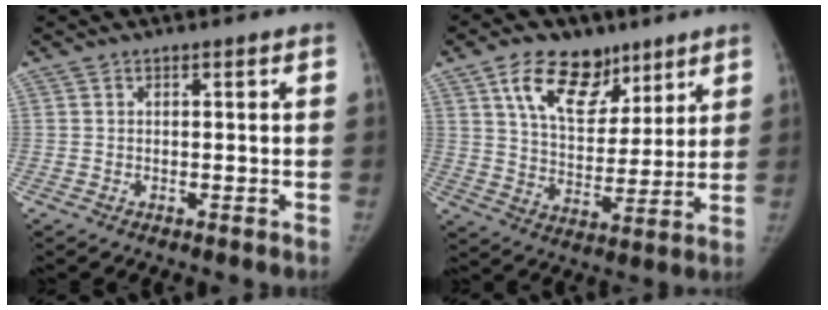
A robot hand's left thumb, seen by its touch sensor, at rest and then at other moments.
{"total": 14.6, "force": [8.4, 9.0, 7.9], "torque": [-0.097, -0.039, 0.147]}